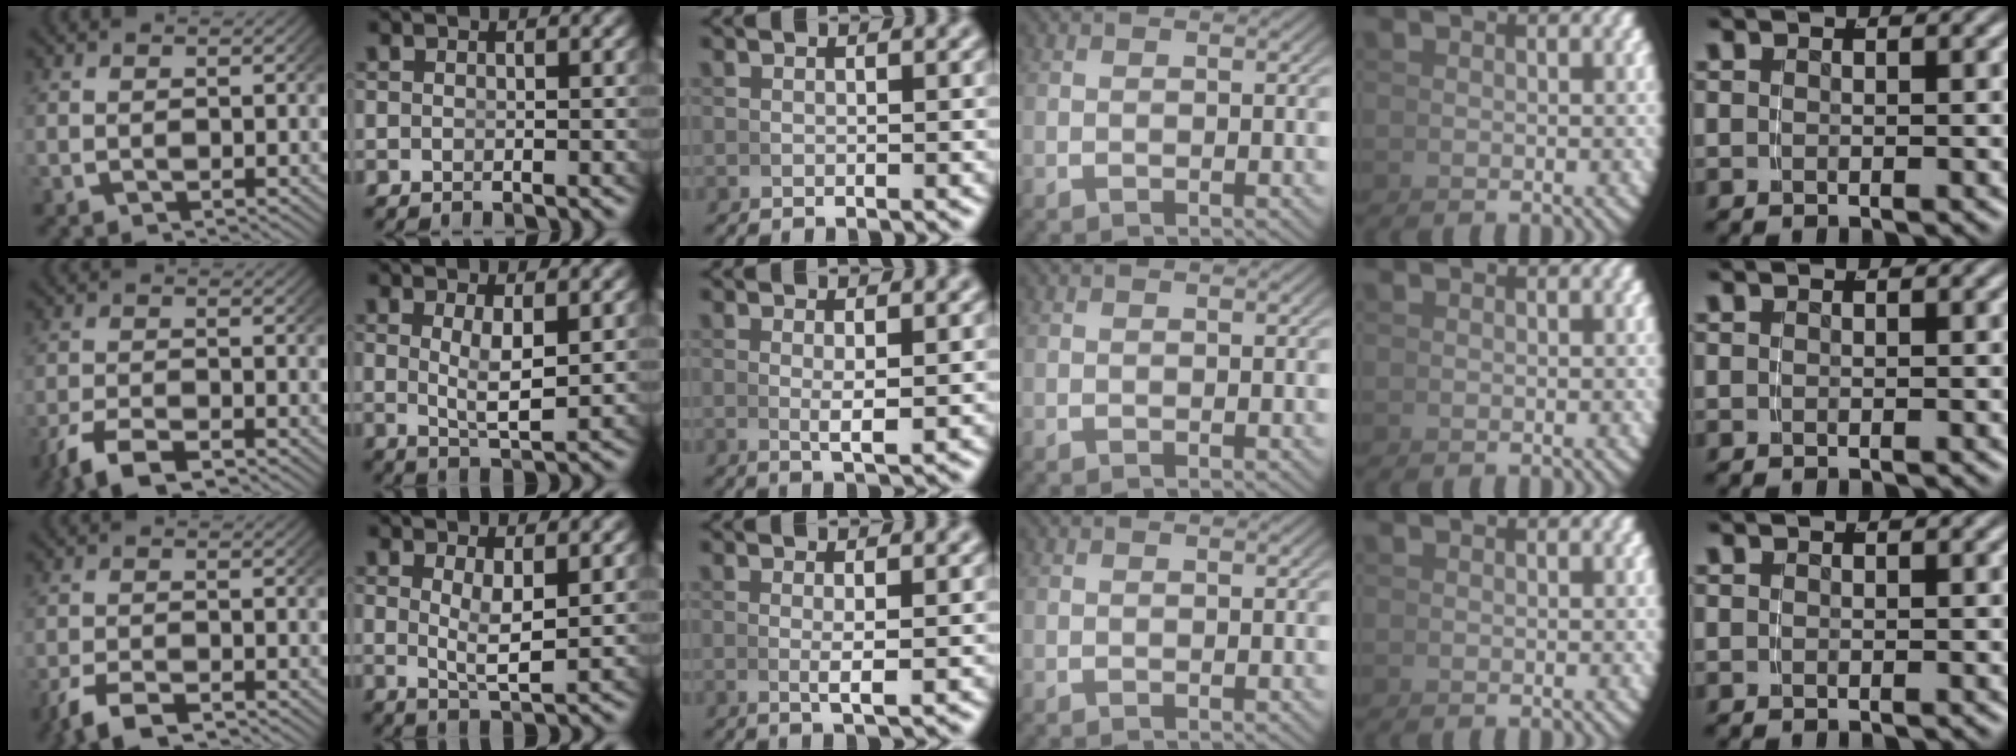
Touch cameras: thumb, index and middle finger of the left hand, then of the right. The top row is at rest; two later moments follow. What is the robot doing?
{"motion": "grasp_and_lifting", "object": "photo album"}